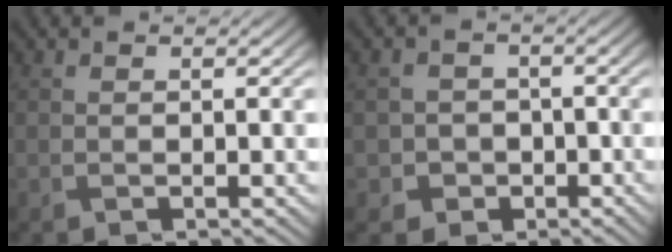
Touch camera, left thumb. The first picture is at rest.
{"total": 4.9, "force": [-1.7, 4.5, 0.8], "torque": [-0.024, 0.002, -0.055]}